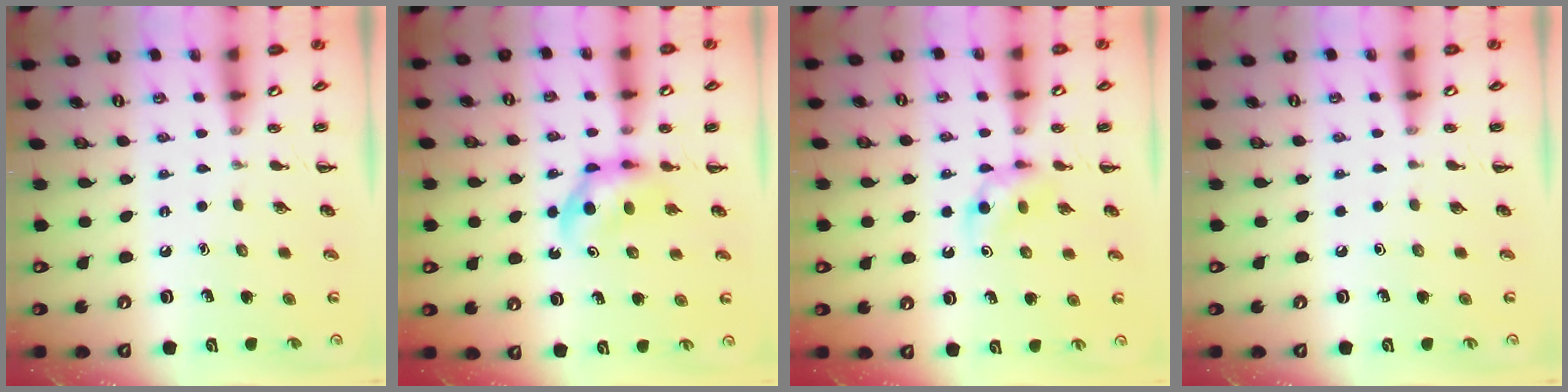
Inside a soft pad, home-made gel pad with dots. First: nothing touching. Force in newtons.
{"total": 5.2, "press": 5.1, "slide": 0.7}
{"total": 4.9, "press": 4.7, "slide": 1.4}
{"total": 0.0}